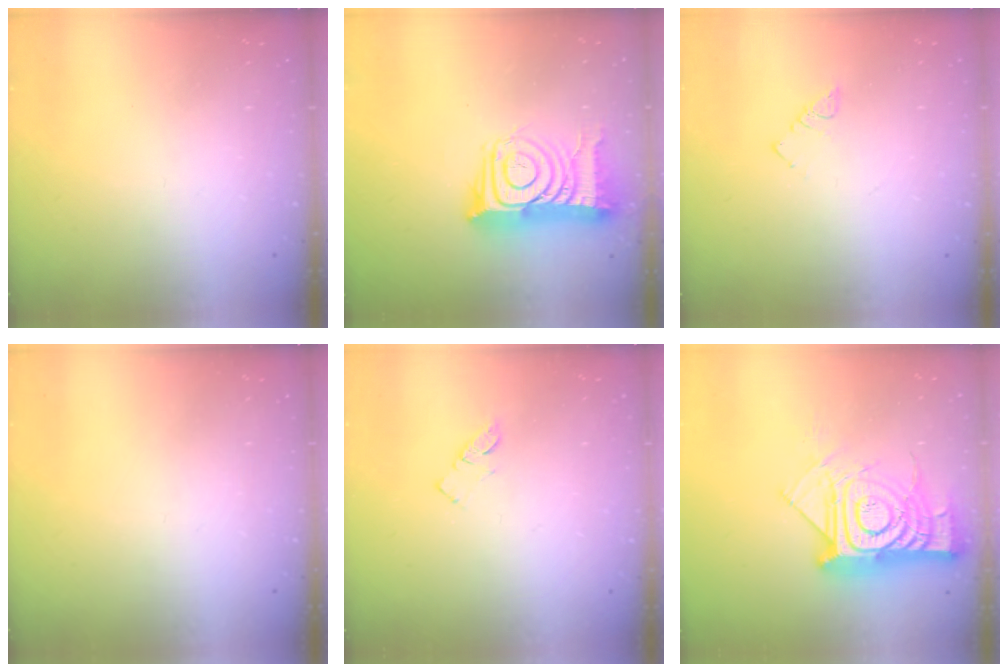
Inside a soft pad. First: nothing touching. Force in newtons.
{"total": 17.8, "press": 17.8, "slide": 1.3}
{"total": 2.8, "press": 2.8, "slide": 0.3}
{"total": 0.0}
{"total": 4.2, "press": 4.1, "slide": 0.3}
{"total": 20.6, "press": 20.6, "slide": 1.9}